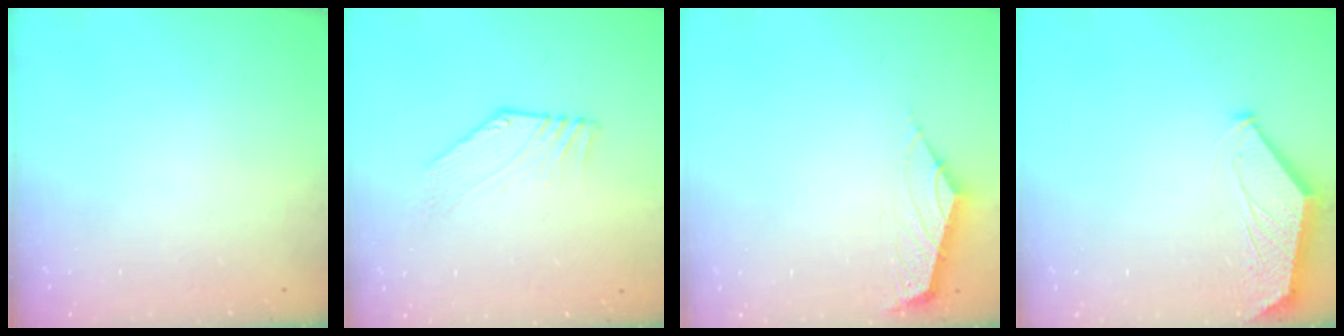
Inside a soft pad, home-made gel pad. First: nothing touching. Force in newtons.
{"total": 2.7, "press": 2.7, "slide": 0.2}
{"total": 2.5, "press": 2.4, "slide": 0.7}
{"total": 1.5, "press": 1.5, "slide": 0.4}